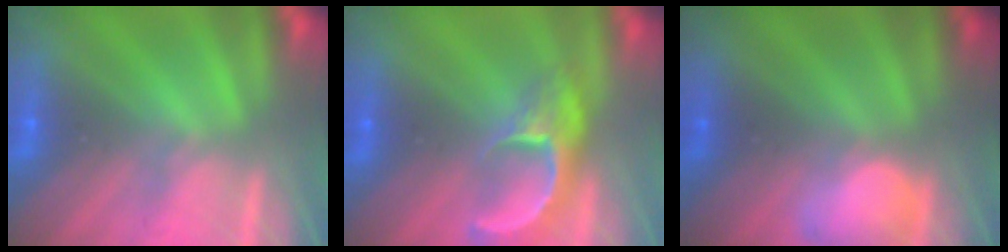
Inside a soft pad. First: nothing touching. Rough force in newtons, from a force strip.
{"total": 4.9}
{"total": 2.6}